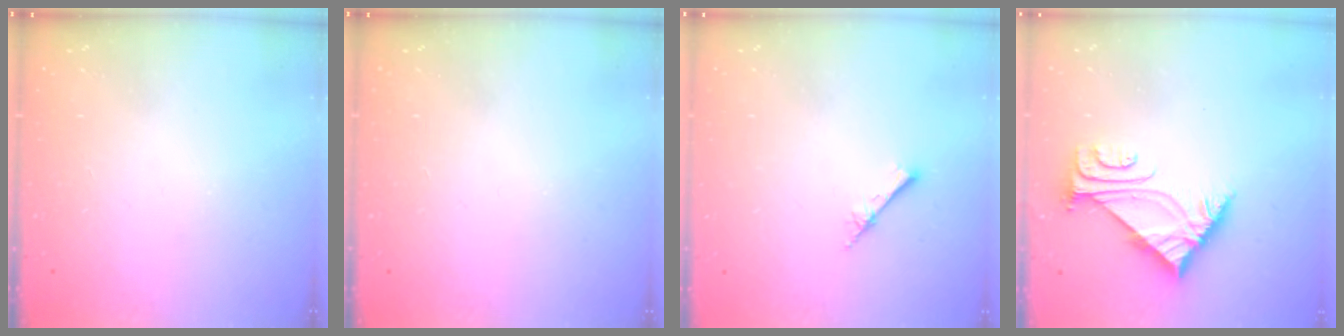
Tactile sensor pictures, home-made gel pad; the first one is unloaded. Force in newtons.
{"total": 0.0}
{"total": 2.6, "press": 2.6, "slide": 0.3}
{"total": 5.0, "press": 4.9, "slide": 0.9}